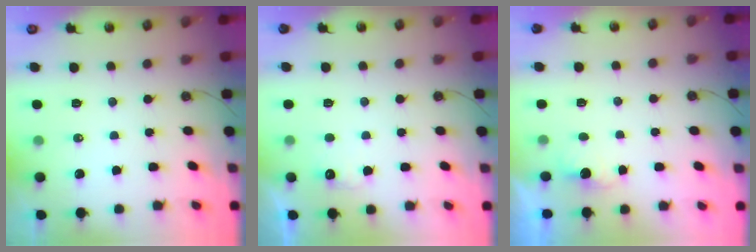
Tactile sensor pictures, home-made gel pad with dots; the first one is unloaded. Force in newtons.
{"total": 4.2, "press": 4.0, "slide": 1.1}
{"total": 1.9, "press": 1.7, "slide": 0.8}